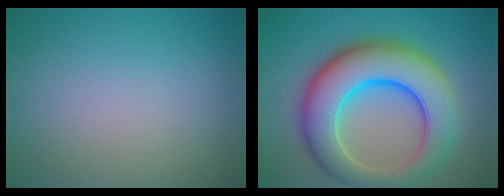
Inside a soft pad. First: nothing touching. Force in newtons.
{"total": 11.4, "press": 11.4, "slide": 0.6}